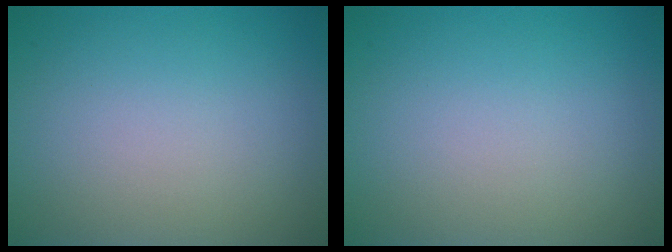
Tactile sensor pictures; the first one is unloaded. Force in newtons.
{"total": 0.0}